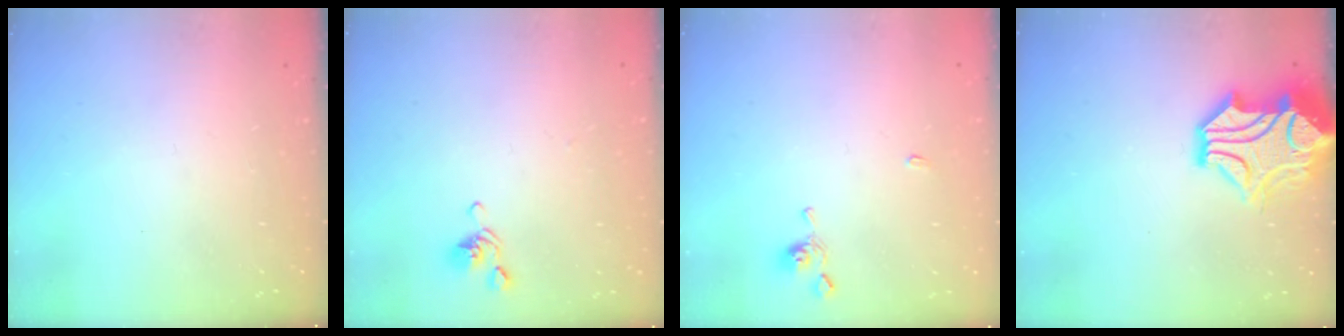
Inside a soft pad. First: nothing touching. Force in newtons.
{"total": 2.7, "press": 2.6, "slide": 0.6}
{"total": 1.2, "press": 1.1, "slide": 0.5}
{"total": 9.2, "press": 8.9, "slide": 2.3}